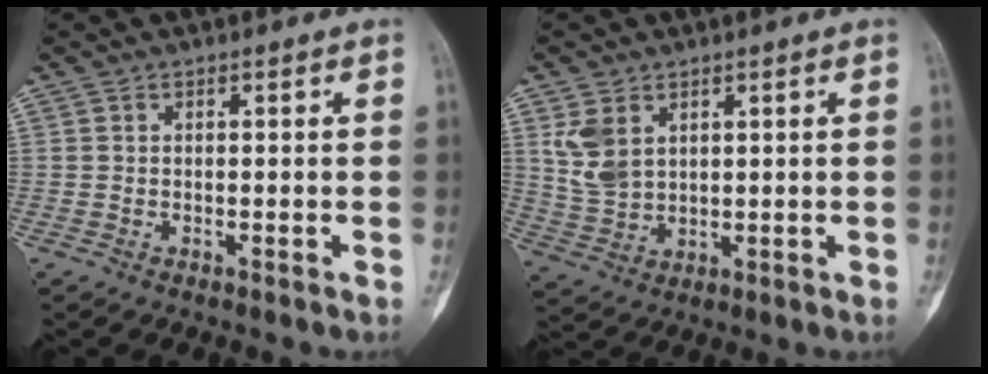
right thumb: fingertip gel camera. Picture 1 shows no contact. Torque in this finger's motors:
{"motor_torque": [0.83, 0.80, 0.61, 0.20, 0.01]}